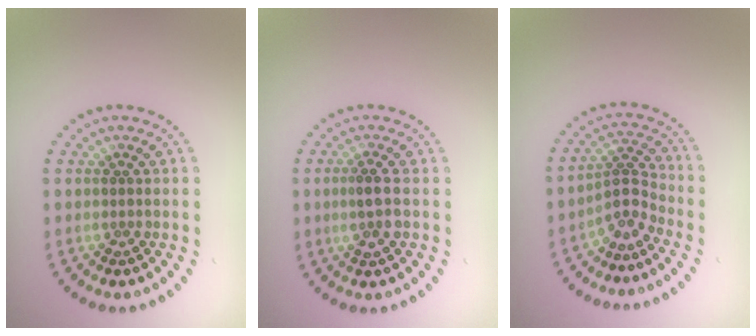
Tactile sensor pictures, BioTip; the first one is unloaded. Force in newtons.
{"total": 2.1, "press": 2.0, "slide": 0.8}
{"total": 2.8, "press": 2.0, "slide": 1.9}